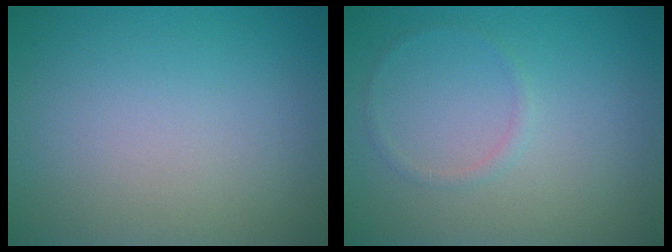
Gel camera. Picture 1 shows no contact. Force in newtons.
{"total": 0.8, "press": 0.8, "slide": 0.1}